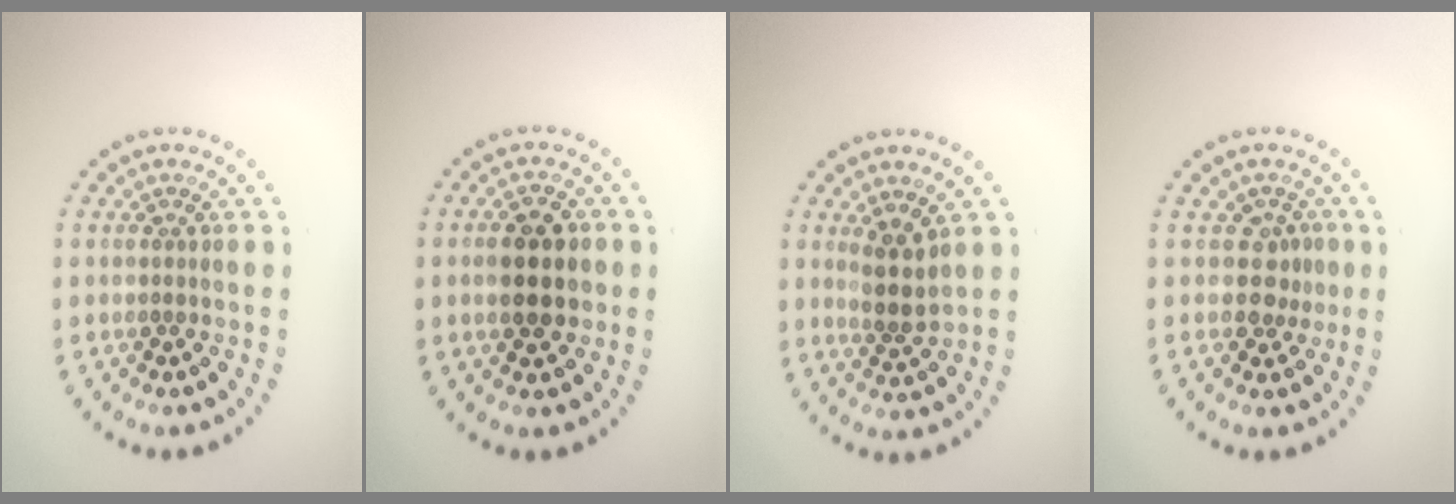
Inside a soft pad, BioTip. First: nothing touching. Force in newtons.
{"total": 4.4, "press": 4.4, "slide": 0.2}
{"total": 2.5, "press": 2.1, "slide": 1.3}
{"total": 1.8, "press": 1.5, "slide": 1.0}